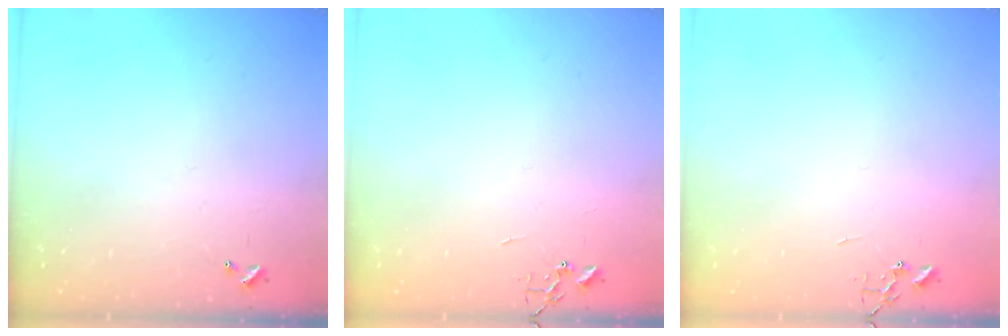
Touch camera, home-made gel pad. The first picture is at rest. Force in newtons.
{"total": 0.0}
{"total": 0.0}